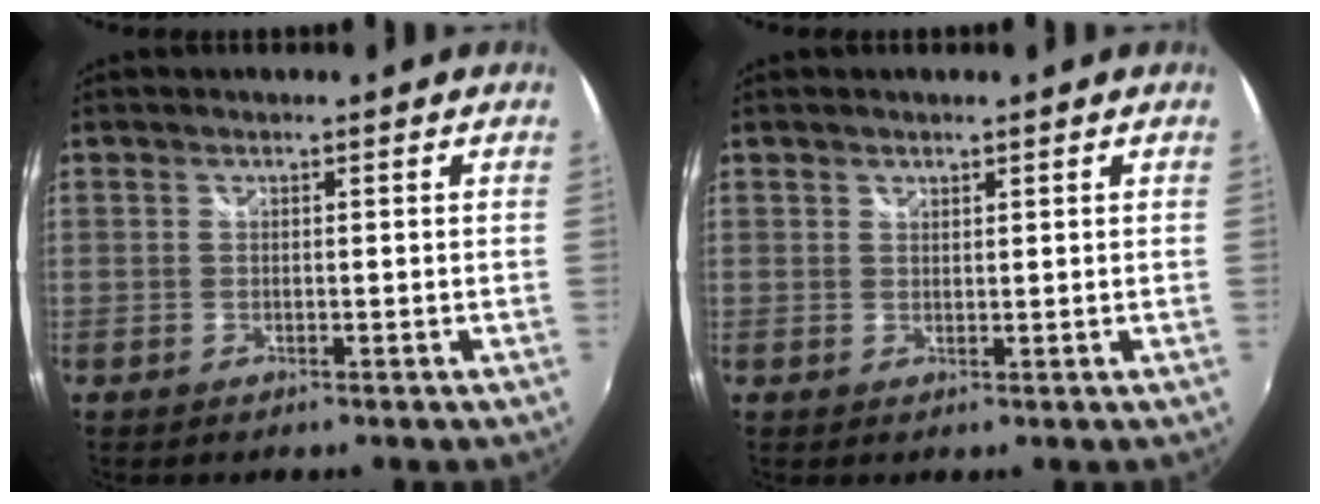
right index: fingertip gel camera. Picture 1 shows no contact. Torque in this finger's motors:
{"motor_torque": [-0.07, 0.01, -0.03, 0.00]}